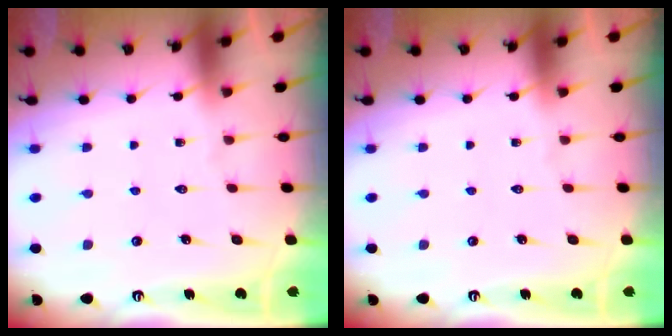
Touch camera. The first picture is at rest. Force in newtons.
{"total": 0.0}